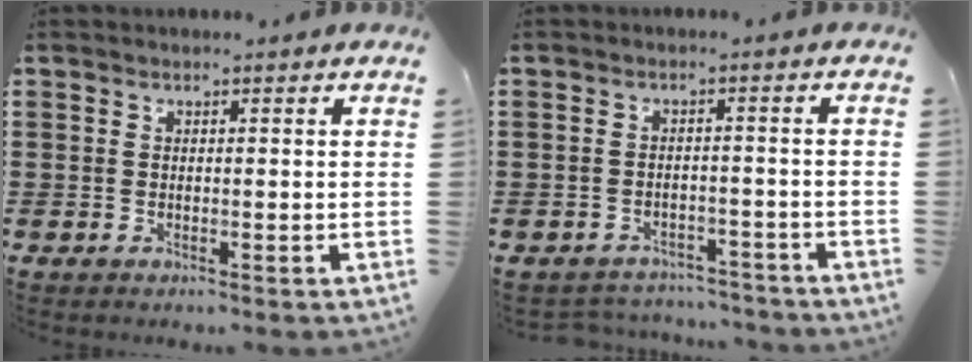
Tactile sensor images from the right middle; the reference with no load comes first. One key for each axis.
{"total": 2.9, "fx": -2.9, "fy": 0.5, "fz": -0.1, "tx": -0.006, "ty": -0.001, "tz": -0.062}